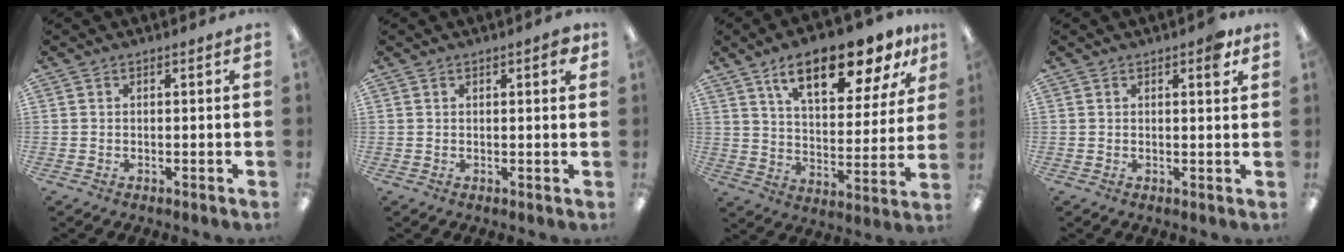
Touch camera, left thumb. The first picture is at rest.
{"total": 2.5, "force": [1.4, 0.7, 2.0], "torque": [-0.025, -0.002, 0.018]}
{"total": 17.1, "force": [11.6, 6.3, 10.8], "torque": [-0.165, -0.059, 0.192]}
{"total": 3.1, "force": [1.8, 0.8, 2.3], "torque": [-0.027, -0.007, 0.026]}